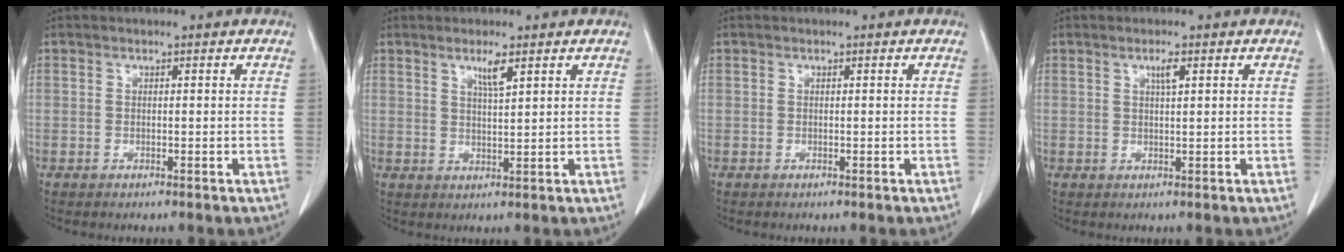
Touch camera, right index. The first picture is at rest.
{"total": 3.0, "force": [1.8, 0.1, 2.4], "torque": [-0.048, -0.003, 0.036]}
{"total": 0.0}
{"total": 1.8, "force": [0.8, 0.1, 1.5], "torque": [-0.030, -0.001, 0.016]}